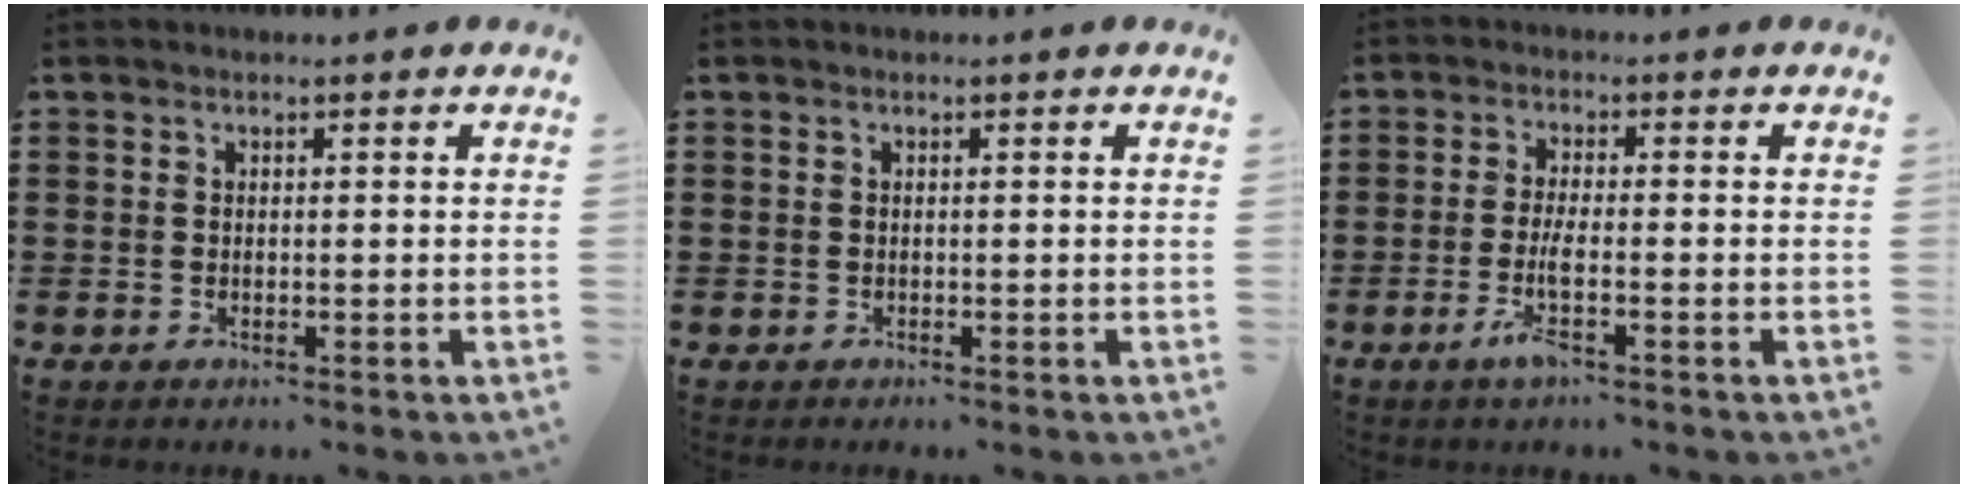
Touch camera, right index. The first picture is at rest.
{"total": 0.0}
{"total": 4.2, "force": [-1.9, 0.5, 3.8], "torque": [-0.084, -0.010, -0.039]}